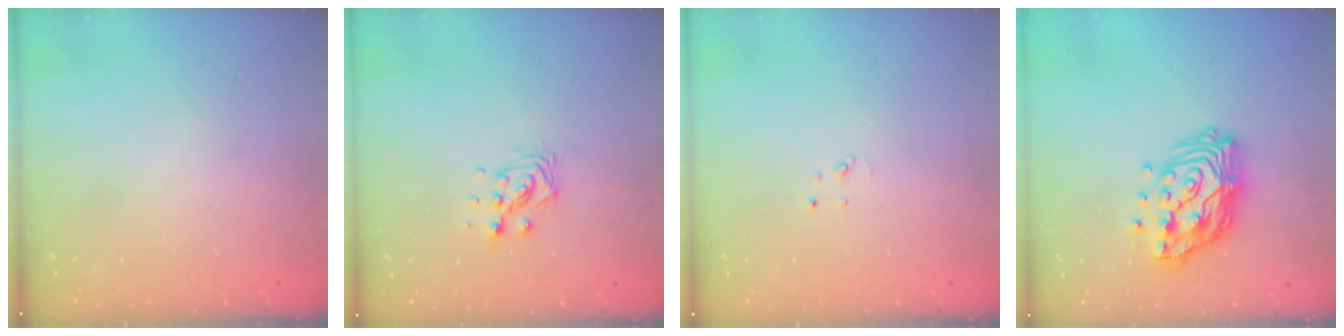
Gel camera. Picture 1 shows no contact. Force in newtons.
{"total": 6.2, "press": 6.2, "slide": 1.0}
{"total": 2.2, "press": 2.2, "slide": 0.2}
{"total": 15.8, "press": 15.6, "slide": 2.1}